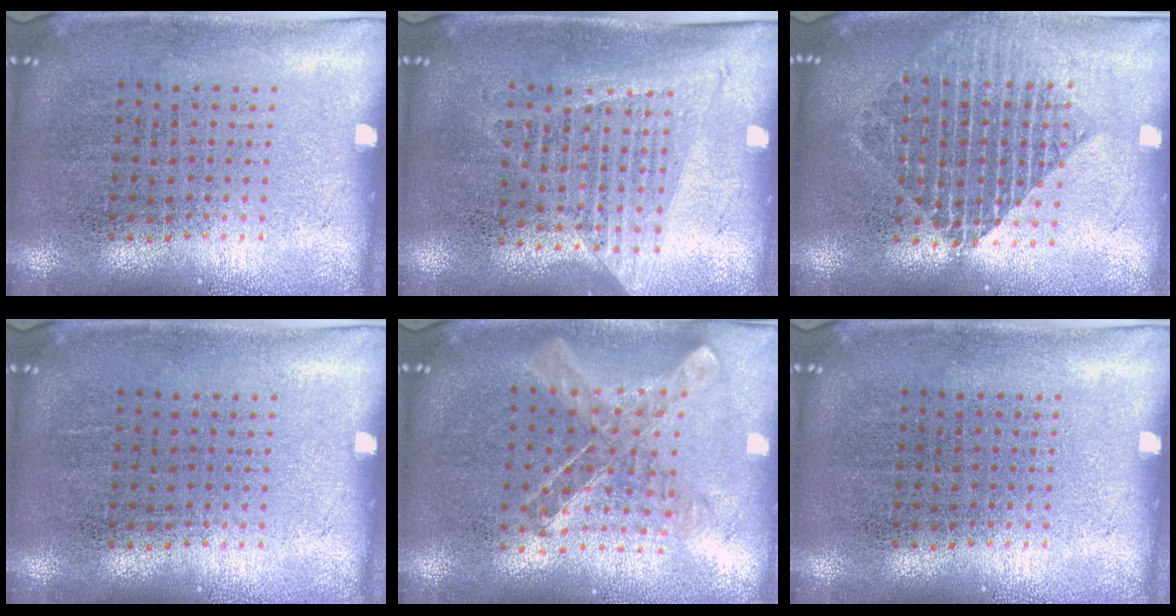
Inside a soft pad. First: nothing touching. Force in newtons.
{"total": 1.3, "press": 1.2, "slide": 0.6}
{"total": 1.9, "press": 1.5, "slide": 1.1}
{"total": 0.0}
{"total": 0.9, "press": 0.9, "slide": 0.0}
{"total": 0.0}